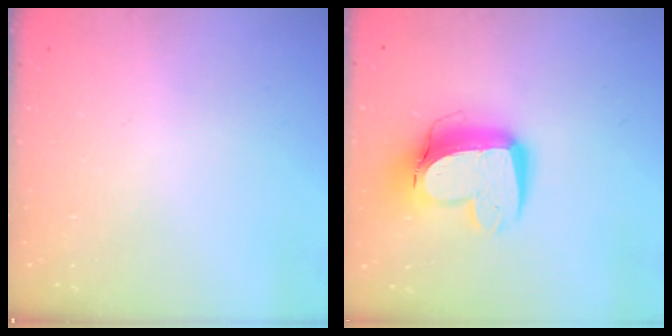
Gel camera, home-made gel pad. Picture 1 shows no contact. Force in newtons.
{"total": 13.6, "press": 13.5, "slide": 1.4}